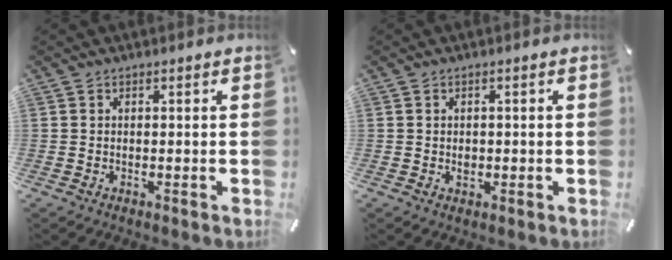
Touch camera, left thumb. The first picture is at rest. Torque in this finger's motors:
{"motor_torque": [0.10, 0.31, 0.07, -0.11, 0.00]}